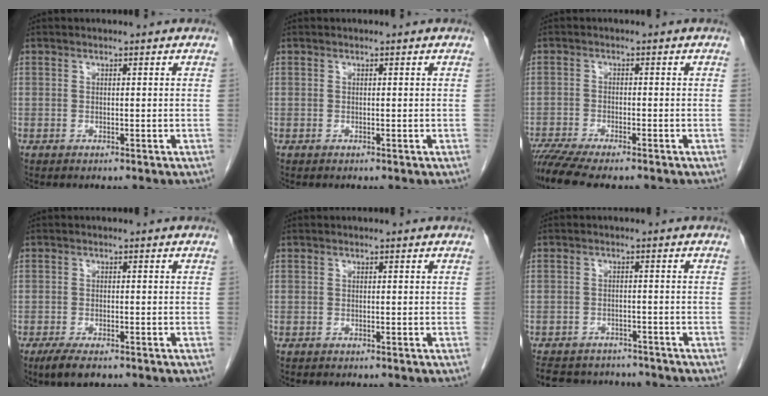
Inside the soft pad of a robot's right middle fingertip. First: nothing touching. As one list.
[{"total": 0.0}, {"total": 8.3, "force": [-7.1, 0.9, 4.2], "torque": [-0.069, -0.014, -0.117]}, {"total": 4.1, "force": [-2.9, 1.3, 2.7], "torque": [-0.053, -0.009, -0.046]}, {"total": 0.0}, {"total": 12.0, "force": [-10.6, 4.4, 3.3], "torque": [-0.071, 0.008, -0.137]}]